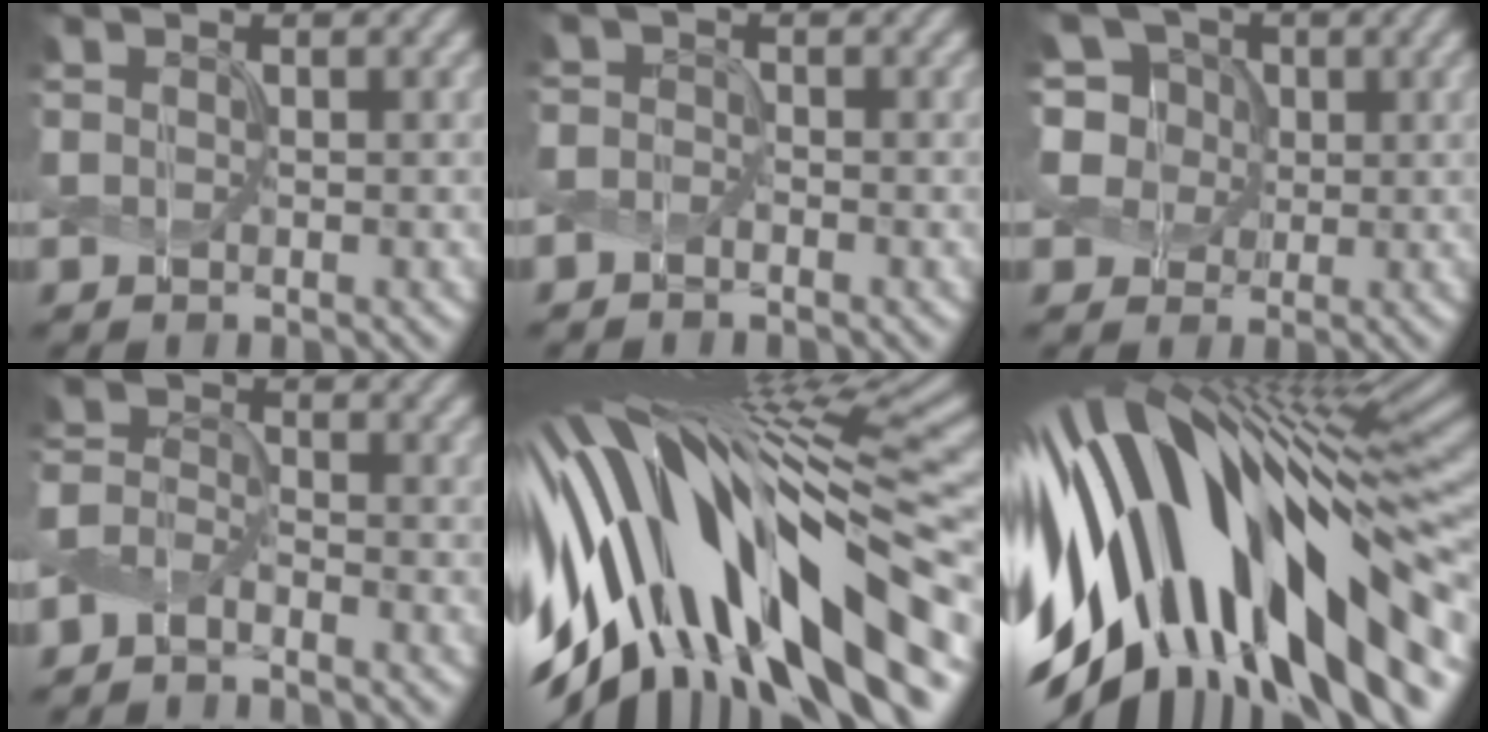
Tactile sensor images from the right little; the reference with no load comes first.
{"total": 1.6, "force": [-1.5, -0.5, -0.1], "torque": [-0.002, -0.002, -0.029]}
{"total": 6.5, "force": [2.2, 5.5, 2.7], "torque": [-0.061, 0.026, 0.024]}
{"total": 2.7, "force": [-2.5, 0.0, 0.9], "torque": [-0.021, -0.001, -0.057]}
{"total": 17.1, "force": [-4.2, 5.8, 15.6], "torque": [-0.264, -0.020, -0.062]}
{"total": 16.4, "force": [-4.0, 6.9, 14.3], "torque": [-0.247, -0.017, -0.062]}